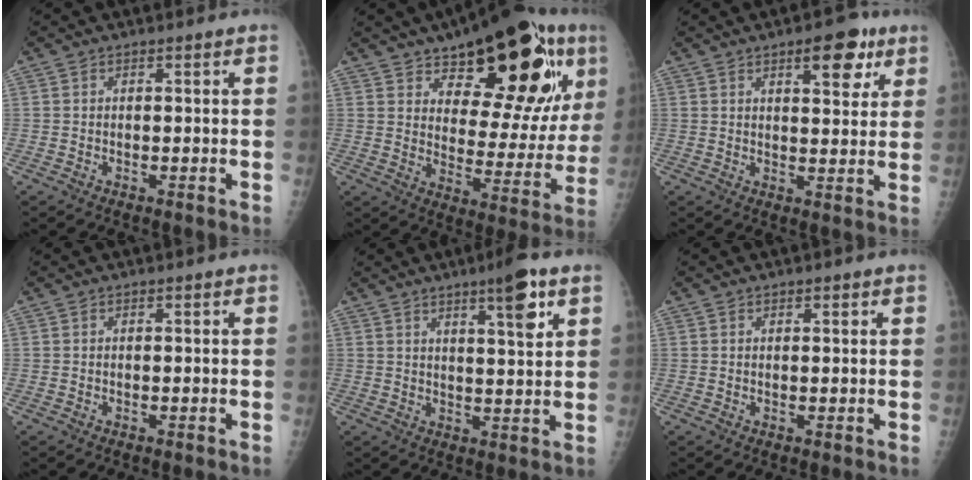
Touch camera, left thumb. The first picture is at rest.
{"total": 25.4, "force": [13.3, 10.2, 19.1], "torque": [-0.218, -0.045, 0.195]}
{"total": 8.1, "force": [4.4, 3.5, 5.9], "torque": [-0.052, -0.018, 0.055]}
{"total": 0.0}
{"total": 8.0, "force": [4.4, 1.5, 6.5], "torque": [-0.090, -0.024, 0.065]}
{"total": 0.7, "force": [0.5, 0.4, 0.4], "torque": [-0.001, -0.002, 0.006]}